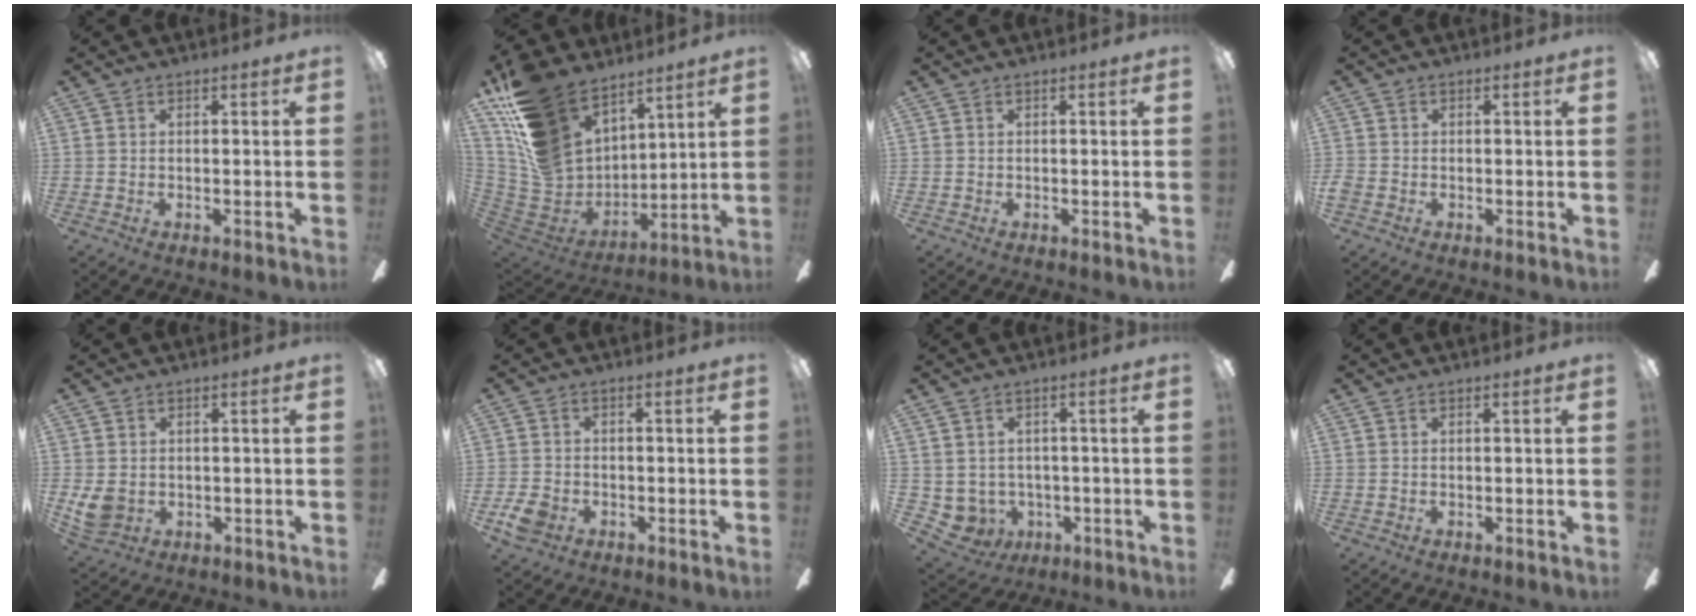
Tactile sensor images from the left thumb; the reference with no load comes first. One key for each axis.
{"total": 21.2, "fx": 12.8, "fy": 13.2, "fz": 10.5, "tx": -0.237, "ty": -0.075, "tz": 0.244}
{"total": 0.0}
{"total": 1.7, "fx": -0.7, "fy": 1.4, "fz": 0.6, "tx": -0.007, "ty": 0.006, "tz": -0.013}
{"total": 5.3, "fx": 0.0, "fy": 4.7, "fz": 2.5, "tx": -0.058, "ty": 0.000, "tz": 0.002}
{"total": 5.2, "fx": -2.5, "fy": 3.8, "fz": 2.5, "tx": -0.063, "ty": 0.010, "tz": -0.048}
{"total": 4.9, "fx": 0.1, "fy": 4.9, "fz": 0.4, "tx": -0.047, "ty": -0.008, "tz": 0.006}
{"total": 0.0}